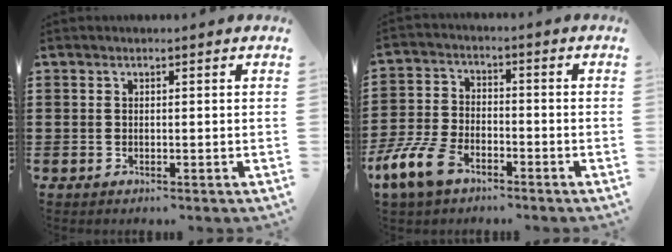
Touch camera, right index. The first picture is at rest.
{"total": 8.4, "force": [-5.6, 3.9, 5.0], "torque": [-0.131, 0.003, -0.113]}